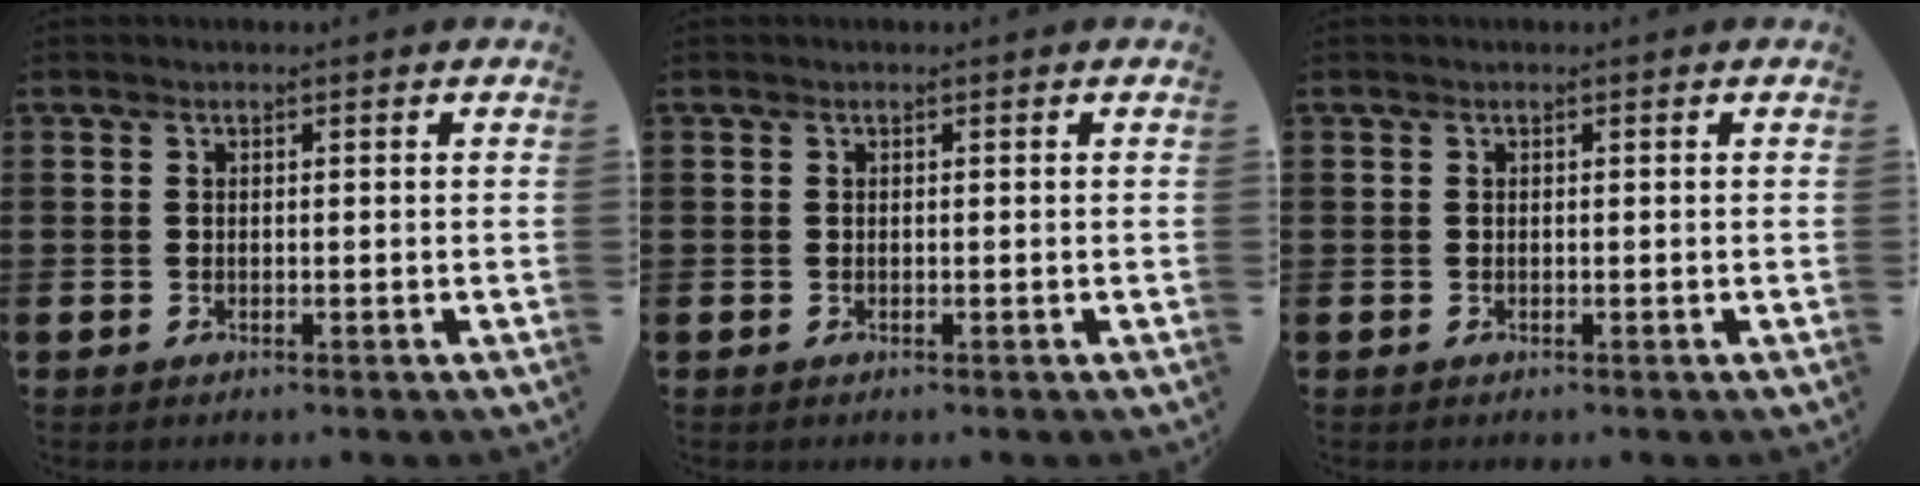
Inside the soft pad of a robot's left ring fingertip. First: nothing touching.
{"total": 0.0}
{"total": 0.0}